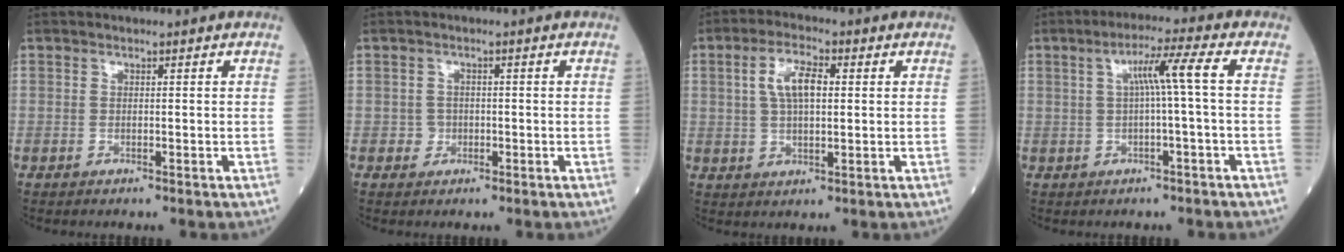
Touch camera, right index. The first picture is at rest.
{"total": 2.0, "force": [-0.6, 1.9, 0.6], "torque": [-0.011, 0.007, -0.006]}
{"total": 7.0, "force": [1.6, 2.9, 6.2], "torque": [-0.133, 0.015, 0.032]}
{"total": 6.3, "force": [0.6, -0.3, 6.2], "torque": [-0.116, 0.017, 0.014]}